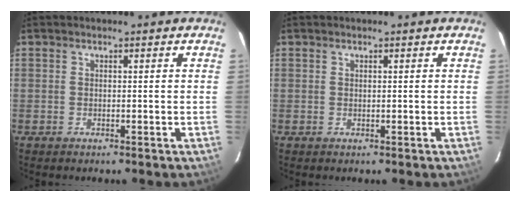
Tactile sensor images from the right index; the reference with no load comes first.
{"total": 0.0}